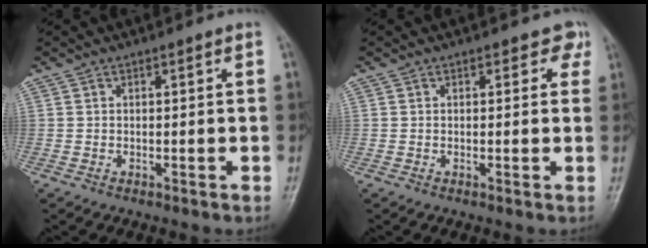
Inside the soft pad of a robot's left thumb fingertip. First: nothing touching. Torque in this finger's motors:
{"motor_torque": [-0.05, 0.01, -0.18, 0.00, 0.02]}